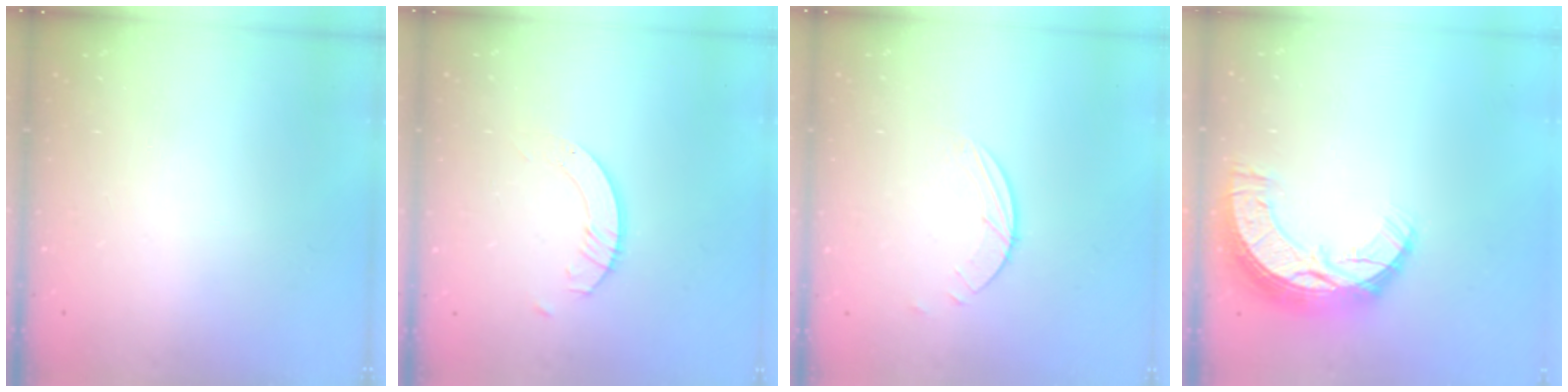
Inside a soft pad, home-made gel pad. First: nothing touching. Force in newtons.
{"total": 3.4, "press": 3.4, "slide": 0.0}
{"total": 2.0, "press": 2.0, "slide": 0.2}
{"total": 12.3, "press": 12.2, "slide": 0.9}